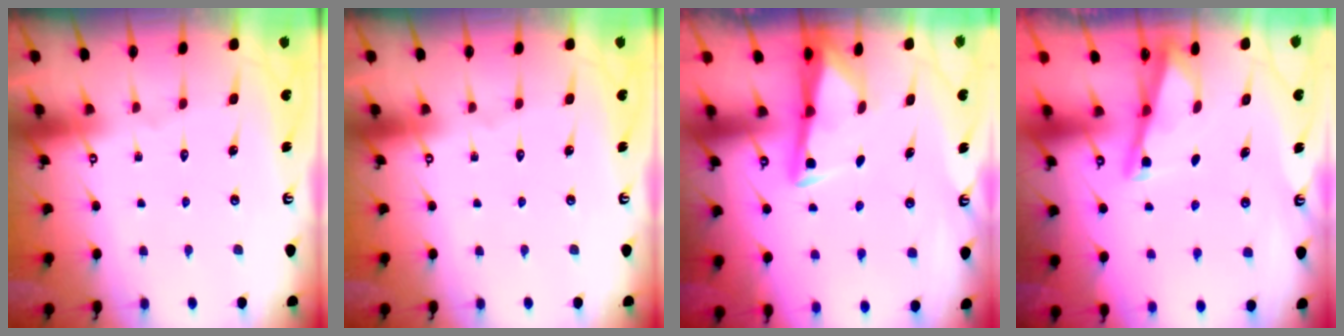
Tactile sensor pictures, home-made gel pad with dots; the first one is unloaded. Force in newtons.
{"total": 0.0}
{"total": 3.0, "press": 2.9, "slide": 0.4}
{"total": 2.8, "press": 2.8, "slide": 0.3}